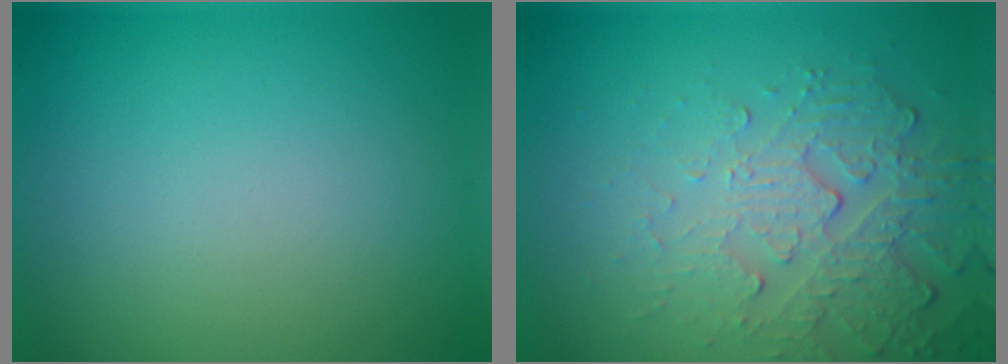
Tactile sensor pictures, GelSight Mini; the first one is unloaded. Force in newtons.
{"total": 5.2, "press": 3.5, "slide": 3.9}